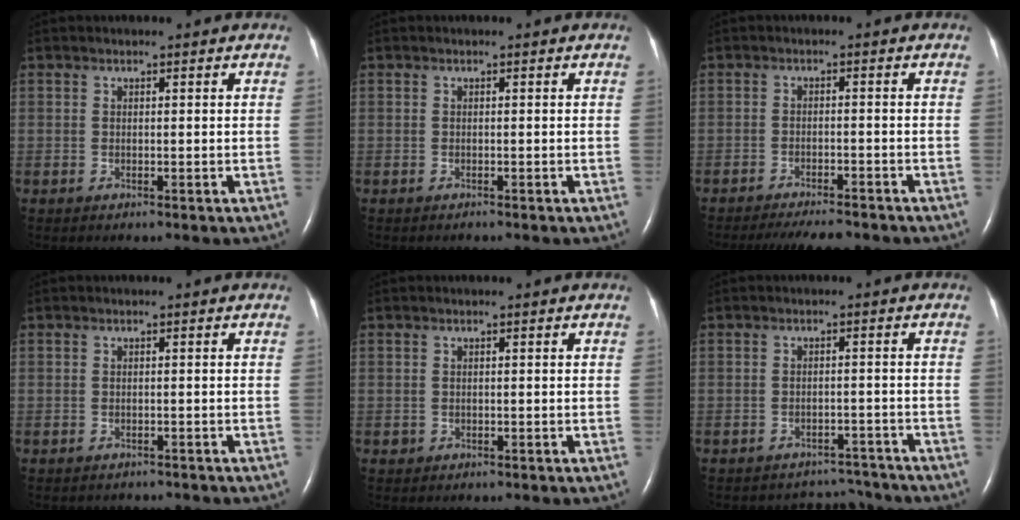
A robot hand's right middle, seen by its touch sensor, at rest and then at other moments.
{"total": 0.0}
{"total": 8.1, "force": [-7.3, 1.4, 3.1], "torque": [-0.043, -0.014, -0.104]}
{"total": 2.4, "force": [-2.2, 0.8, 0.1], "torque": [0.000, -0.003, -0.027]}
{"total": 0.5, "force": [-0.2, 0.5, 0.0], "torque": [-0.003, 0.003, -0.003]}
{"total": 5.6, "force": [-5.3, 1.5, -1.2], "torque": [0.016, 0.022, -0.065]}